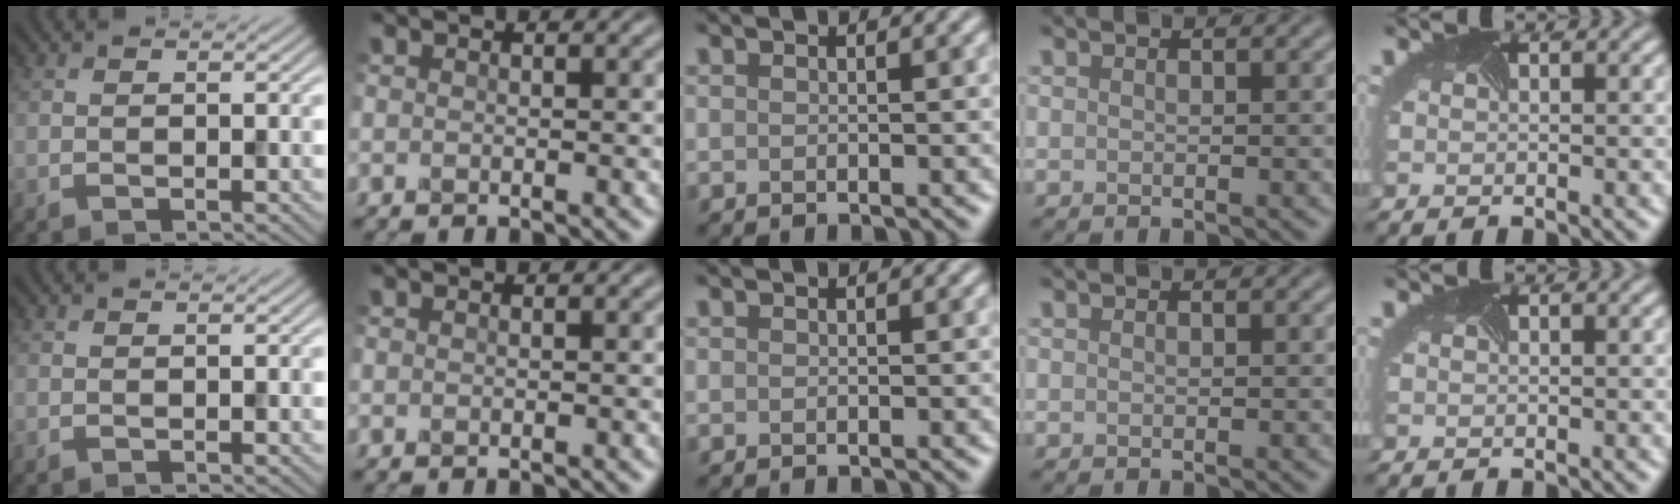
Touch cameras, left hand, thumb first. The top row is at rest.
{}